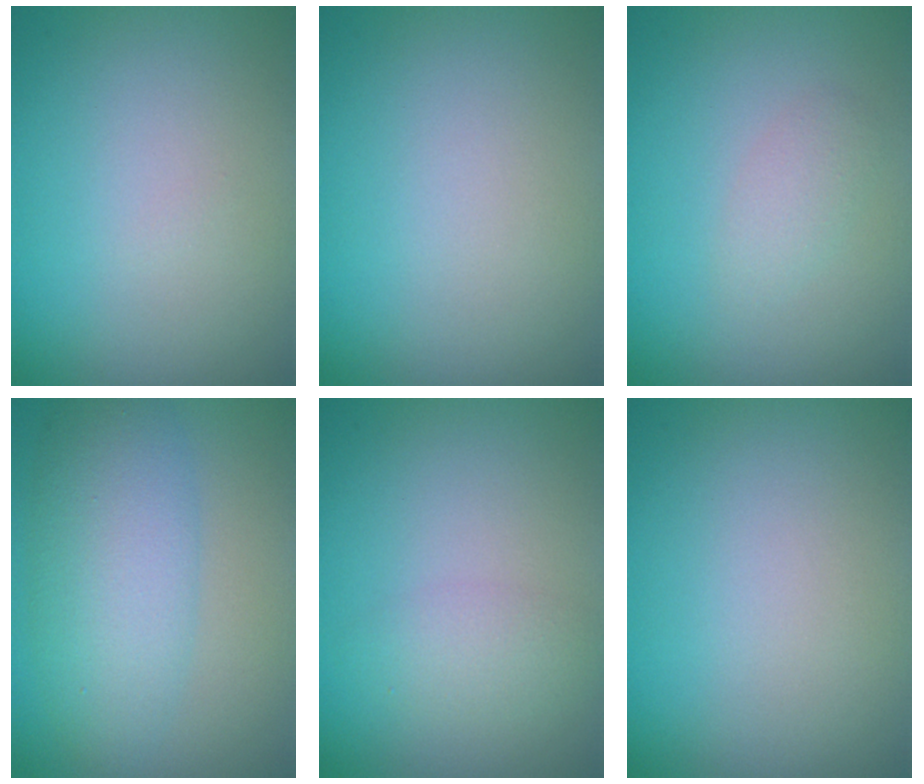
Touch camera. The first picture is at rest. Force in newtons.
{"total": 0.0}
{"total": 1.4, "press": 1.4, "slide": 0.1}
{"total": 6.0, "press": 6.0, "slide": 0.1}
{"total": 1.9, "press": 1.9, "slide": 0.1}
{"total": 0.0}